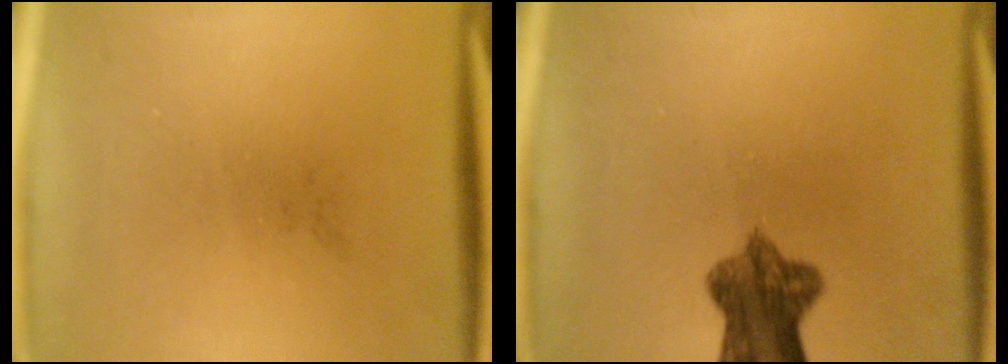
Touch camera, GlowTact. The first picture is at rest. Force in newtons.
{"total": 7.6}